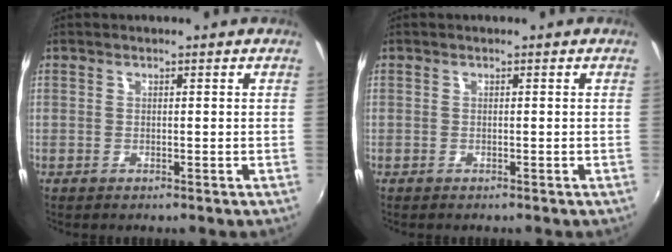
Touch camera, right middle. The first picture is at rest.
{"total": 0.0}